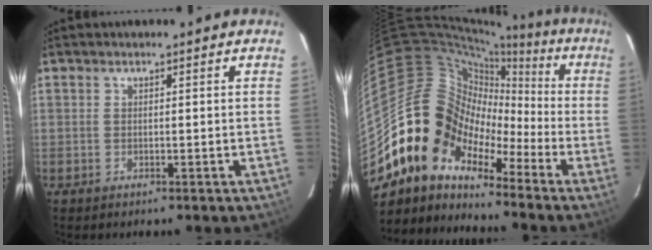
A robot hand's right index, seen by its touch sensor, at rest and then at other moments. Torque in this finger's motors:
{"motor_torque": [0.66, -0.77, 0.65, -0.03]}